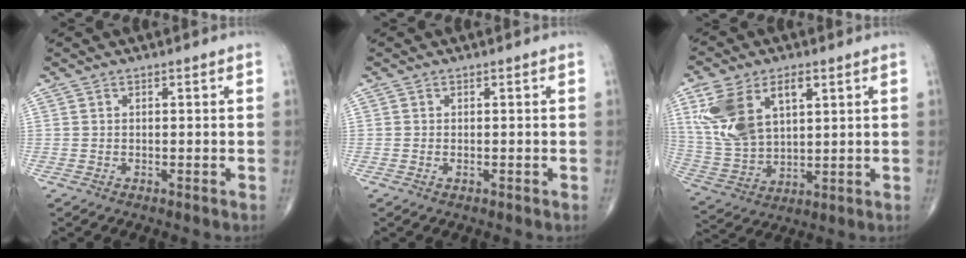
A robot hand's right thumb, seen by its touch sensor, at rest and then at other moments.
{"total": 0.6, "force": [-0.2, 0.3, 0.5], "torque": [-0.012, 0.001, -0.002]}
{"total": 15.4, "force": [5.7, 8.8, 11.3], "torque": [-0.223, -0.008, 0.123]}